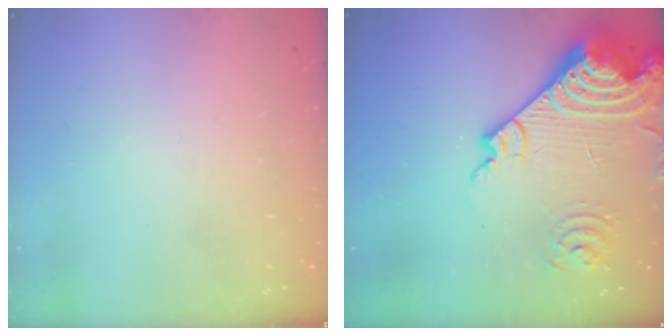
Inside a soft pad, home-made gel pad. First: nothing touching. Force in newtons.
{"total": 23.1, "press": 23.0, "slide": 2.8}